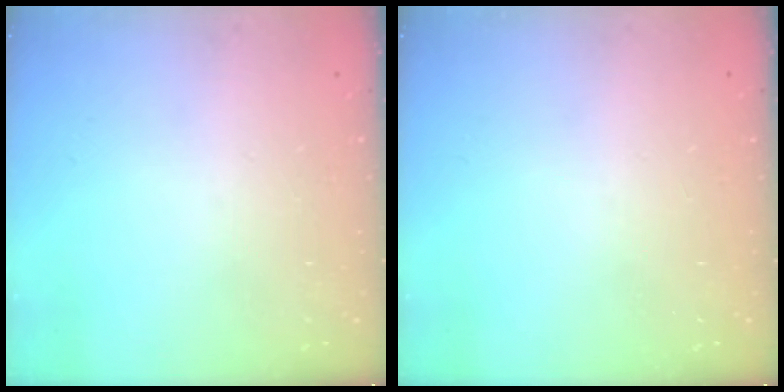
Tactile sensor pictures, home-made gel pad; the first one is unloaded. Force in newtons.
{"total": 0.0}